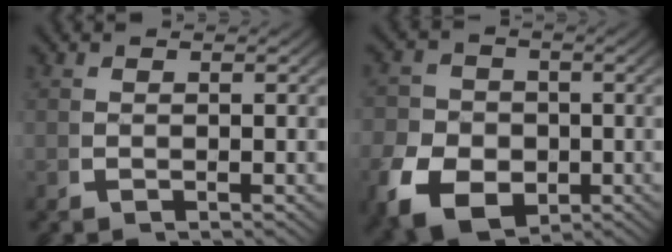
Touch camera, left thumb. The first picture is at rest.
{"total": 9.1, "force": [-2.6, 7.1, 5.0], "torque": [-0.094, -0.039, -0.030]}